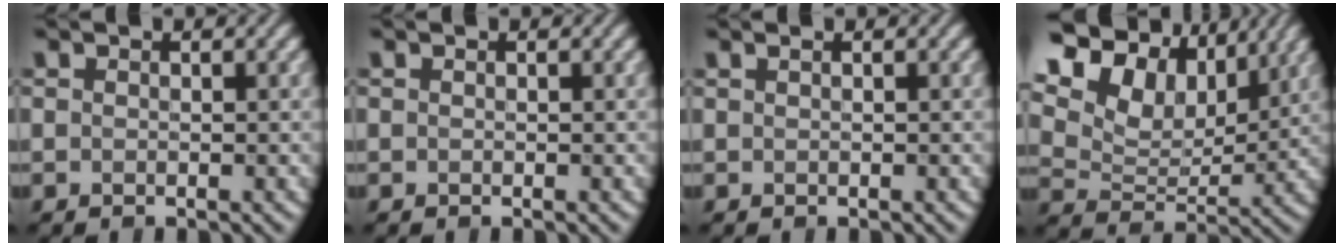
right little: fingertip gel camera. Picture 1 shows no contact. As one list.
[{"total": 0.0}, {"total": 0.8, "force": [0.4, 0.4, 0.6], "torque": [-0.005, -0.001, 0.001]}, {"total": 13.0, "force": [7.0, 8.1, 7.3], "torque": [-0.167, 0.033, 0.106]}]